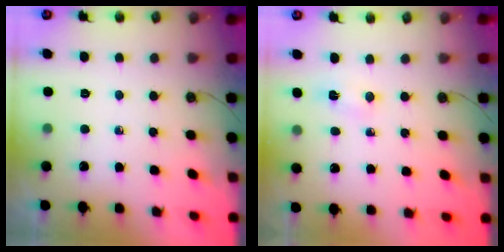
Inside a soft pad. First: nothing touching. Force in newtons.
{"total": 2.1, "press": 1.6, "slide": 1.3}